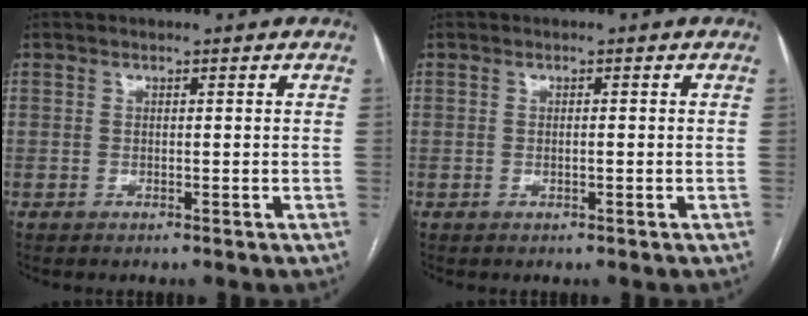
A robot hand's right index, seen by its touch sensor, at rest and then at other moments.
{"total": 0.7, "force": [-0.1, 0.1, 0.6], "torque": [-0.013, 0.000, 0.000]}